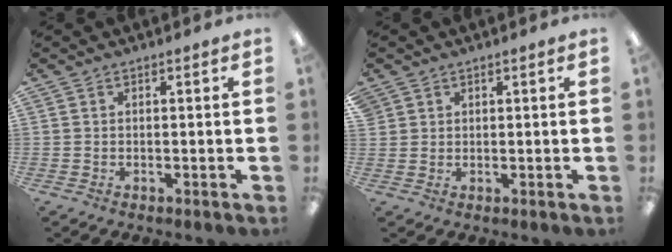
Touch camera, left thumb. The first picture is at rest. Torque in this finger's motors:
{"motor_torque": [1.75, 1.75, 1.39, -1.38, 0.42]}